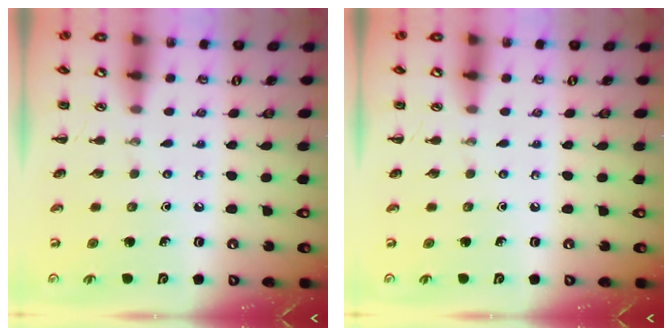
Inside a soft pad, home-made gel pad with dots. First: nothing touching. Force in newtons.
{"total": 0.0}